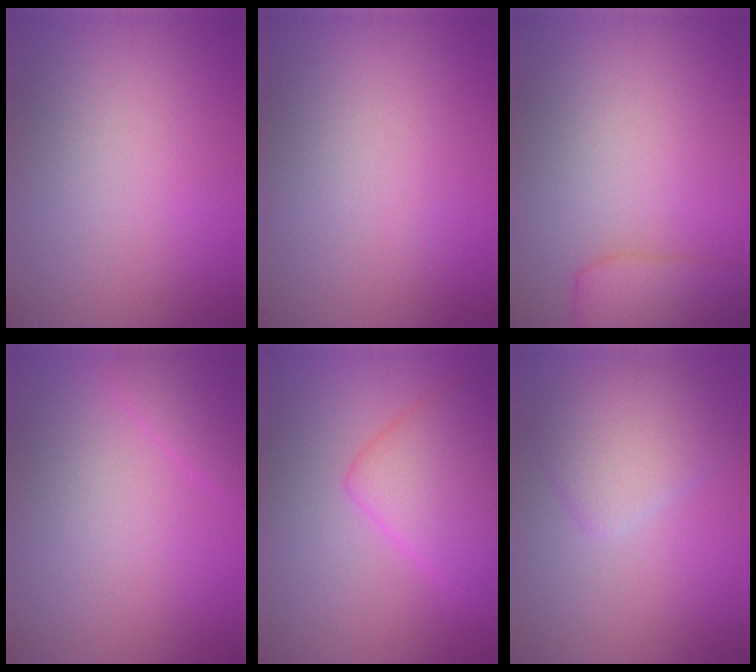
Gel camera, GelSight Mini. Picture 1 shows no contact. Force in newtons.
{"total": 0.0}
{"total": 4.6, "press": 4.6, "slide": 0.4}
{"total": 1.7, "press": 1.7, "slide": 0.1}
{"total": 5.7, "press": 5.6, "slide": 0.3}
{"total": 3.7, "press": 3.7, "slide": 0.2}